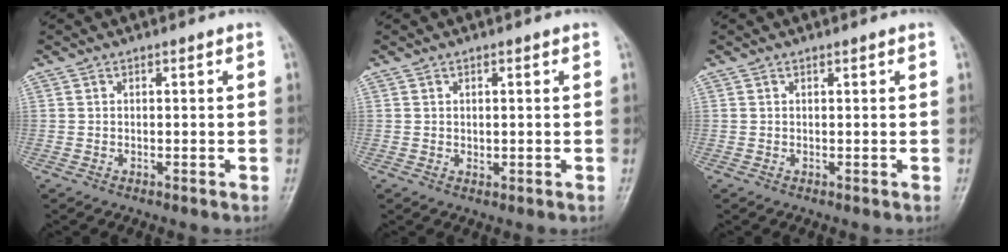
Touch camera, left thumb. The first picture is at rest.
{"total": 1.0, "force": [0.3, 0.7, 0.6], "torque": [-0.008, -0.003, 0.007]}
{"total": 0.0}